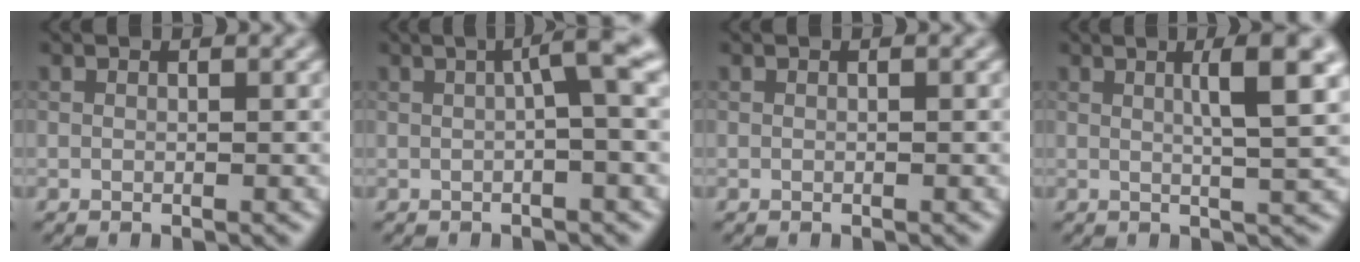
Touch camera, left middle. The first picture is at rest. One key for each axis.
{"total": 3.6, "fx": 0.4, "fy": 0.5, "fz": 3.5, "tx": -0.046, "ty": 0.013, "tz": 0.003}
{"total": 0.0}
{"total": 5.4, "fx": 1.6, "fy": 1.0, "fz": 5.1, "tx": -0.065, "ty": 0.009, "tz": 0.022}